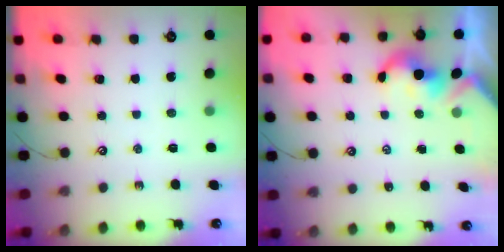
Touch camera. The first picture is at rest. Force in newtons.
{"total": 2.0, "press": 2.0, "slide": 0.2}